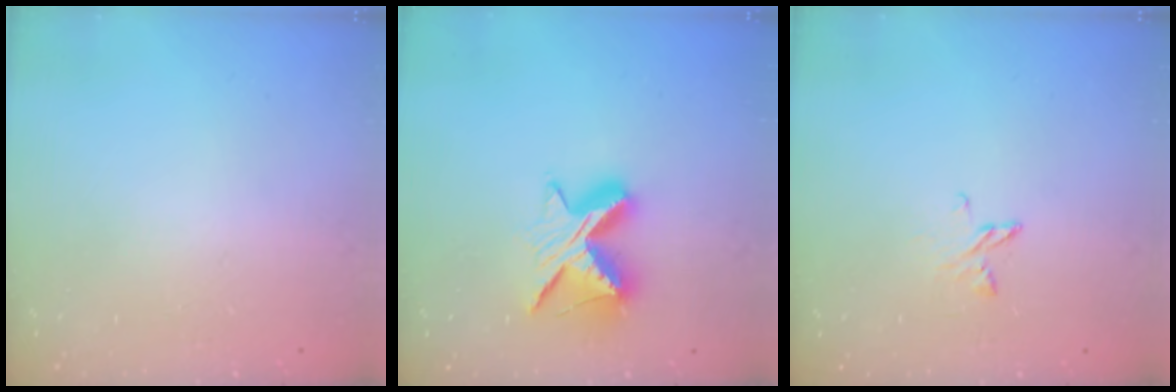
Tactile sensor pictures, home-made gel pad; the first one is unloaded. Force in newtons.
{"total": 10.4, "press": 10.4, "slide": 0.9}
{"total": 3.2, "press": 3.2, "slide": 0.3}